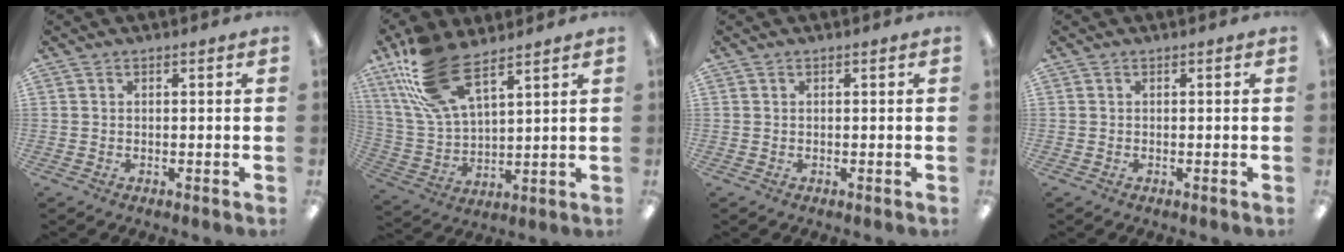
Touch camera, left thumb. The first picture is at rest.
{"total": 17.5, "force": [11.0, 7.4, 11.5], "torque": [-0.254, -0.030, 0.199]}
{"total": 0.0}
{"total": 0.0}